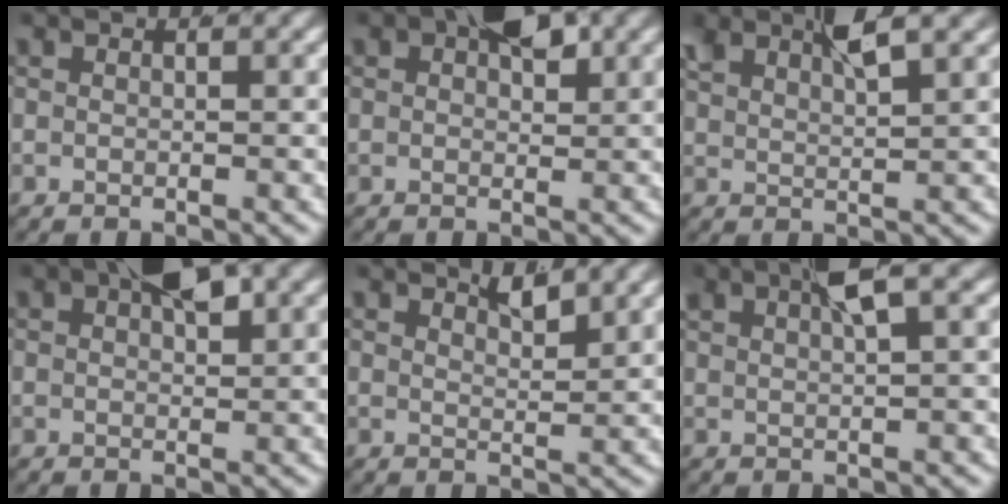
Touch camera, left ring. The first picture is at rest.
{"total": 3.5, "force": [1.5, 1.7, 2.7], "torque": [-0.041, -0.006, 0.027]}
{"total": 3.4, "force": [2.7, 0.0, 2.0], "torque": [-0.036, -0.003, 0.055]}
{"total": 3.9, "force": [1.9, 1.5, 3.1], "torque": [-0.046, -0.001, 0.033]}
{"total": 2.1, "force": [1.8, -0.6, 0.8], "torque": [-0.013, -0.011, 0.038]}
{"total": 2.8, "force": [1.7, -0.1, 2.2], "torque": [-0.033, 0.005, 0.032]}